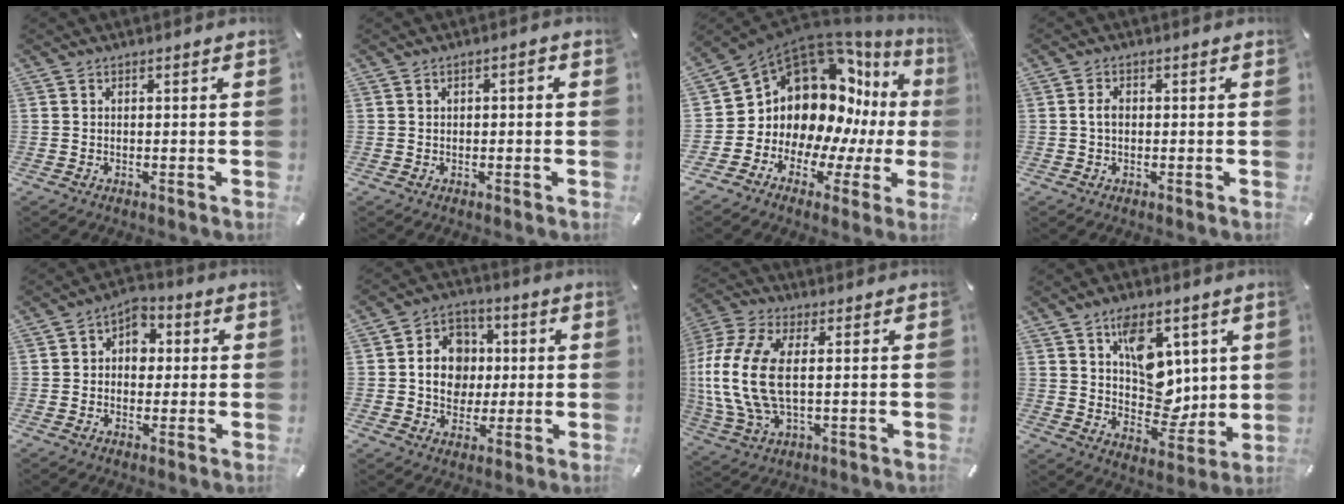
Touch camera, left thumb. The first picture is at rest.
{"total": 1.7, "force": [-0.1, 1.0, 1.4], "torque": [-0.028, 0.007, -0.005]}
{"total": 16.4, "force": [4.6, 12.6, 9.4], "torque": [-0.168, -0.090, 0.097]}
{"total": 2.4, "force": [-0.1, 1.6, 1.8], "torque": [-0.044, 0.001, -0.006]}
{"total": 5.9, "force": [0.0, 5.1, 2.9], "torque": [-0.038, 0.004, -0.005]}
{"total": 10.9, "force": [0.1, 9.4, 5.4], "torque": [-0.083, 0.014, 0.005]}
{"total": 15.8, "force": [1.2, 7.9, 13.6], "torque": [-0.308, -0.012, 0.023]}
{"total": 12.6, "force": [4.5, 8.9, 7.7], "torque": [-0.089, -0.028, 0.083]}